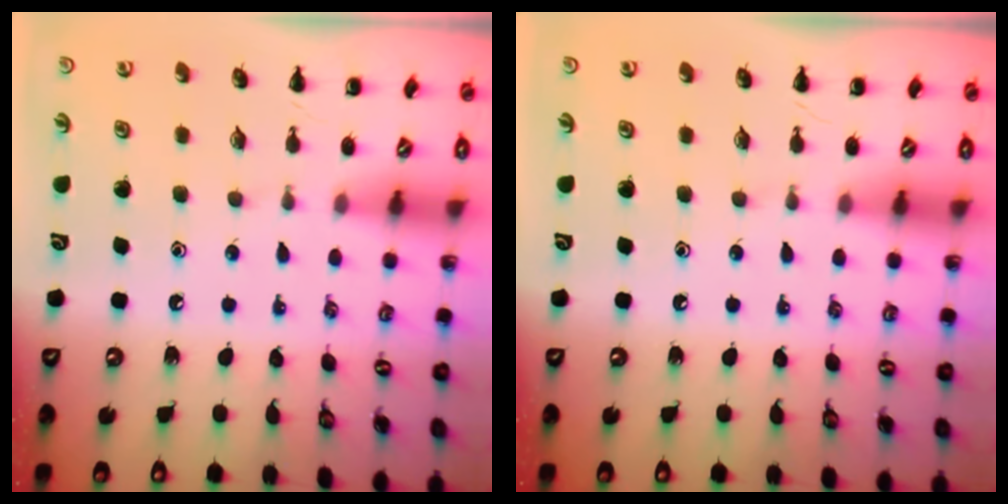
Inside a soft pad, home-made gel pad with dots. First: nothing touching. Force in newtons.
{"total": 0.0}